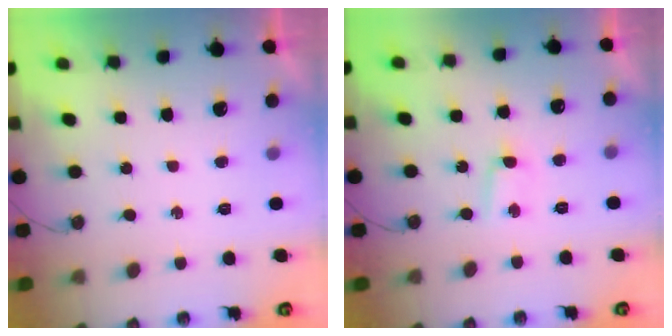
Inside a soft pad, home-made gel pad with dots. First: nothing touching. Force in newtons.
{"total": 2.5, "press": 2.3, "slide": 0.8}